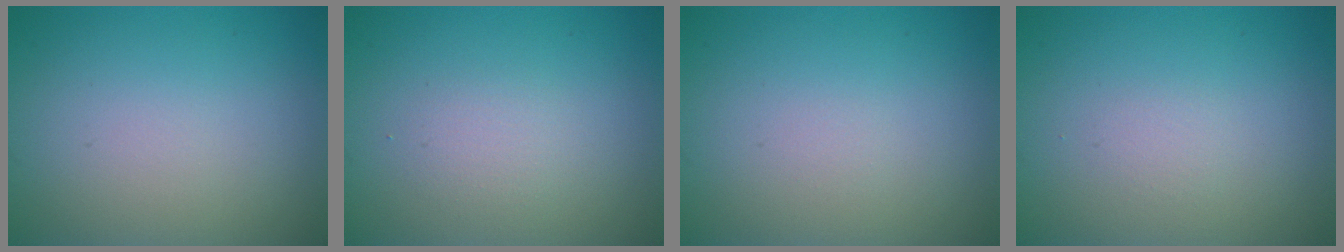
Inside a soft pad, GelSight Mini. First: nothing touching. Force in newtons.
{"total": 1.4, "press": 1.4, "slide": 0.1}
{"total": 0.0}
{"total": 0.0}